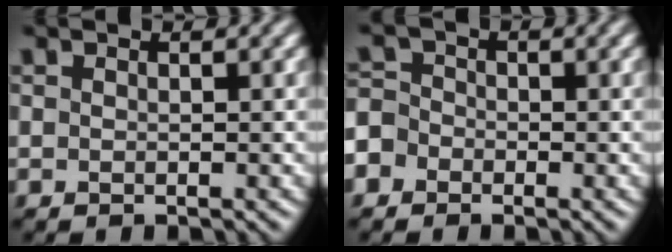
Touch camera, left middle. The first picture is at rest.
{"total": 3.5, "force": [-2.2, 2.7, 0.5], "torque": [0.002, 0.010, -0.055]}